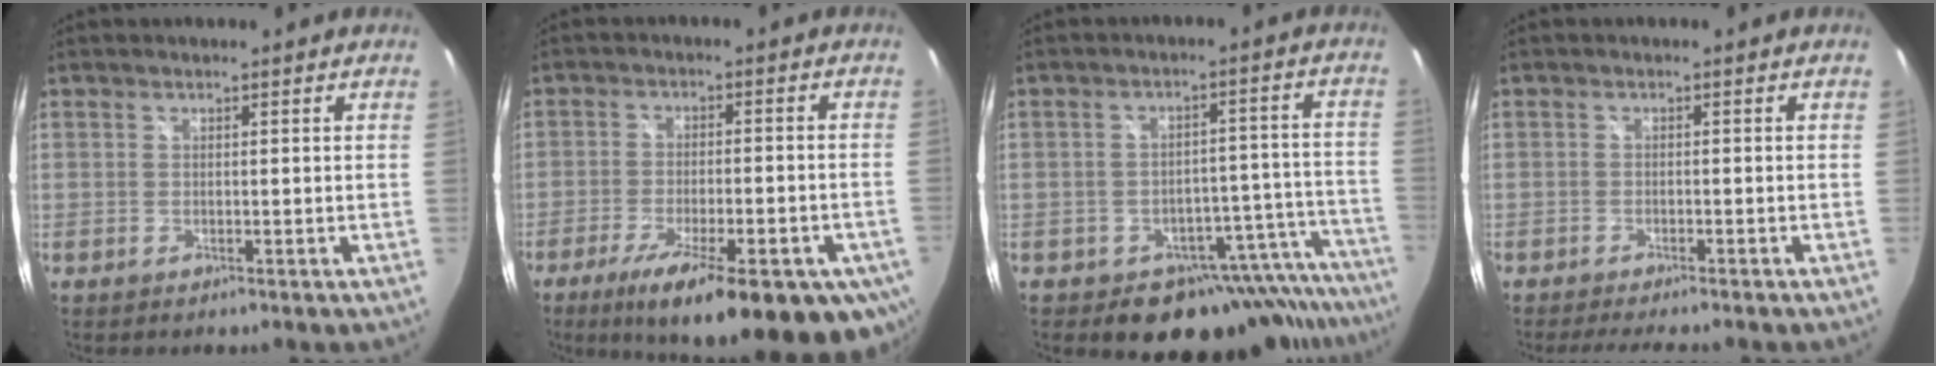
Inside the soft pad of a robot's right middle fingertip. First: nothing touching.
{"total": 23.1, "force": [-13.8, 6.9, 17.1], "torque": [-0.282, -0.066, -0.186]}
{"total": 16.0, "force": [-13.9, 7.1, 3.5], "torque": [-0.027, 0.045, -0.169]}
{"total": 5.1, "force": [-4.4, 0.6, 2.4], "torque": [-0.051, -0.015, -0.069]}